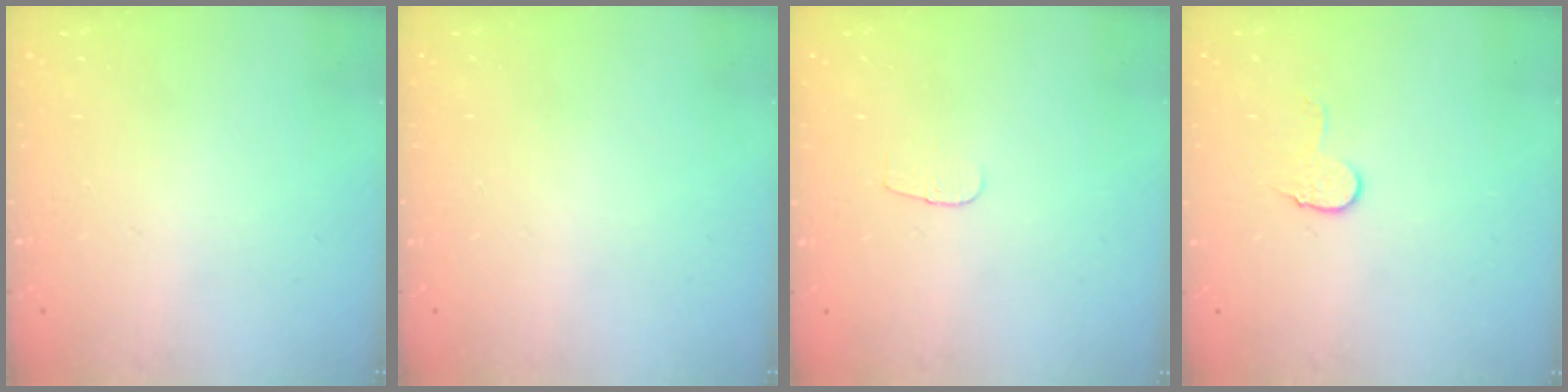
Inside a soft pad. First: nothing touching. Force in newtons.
{"total": 0.0}
{"total": 2.9, "press": 2.8, "slide": 0.3}
{"total": 6.4, "press": 6.4, "slide": 0.6}